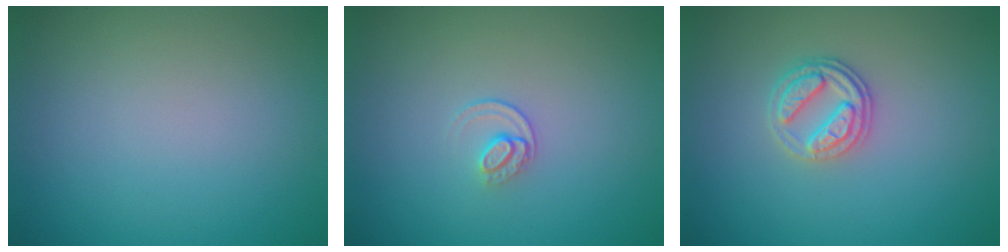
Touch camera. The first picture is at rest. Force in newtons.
{"total": 1.2, "press": 0.8, "slide": 0.9}
{"total": 2.6, "press": 2.4, "slide": 1.0}